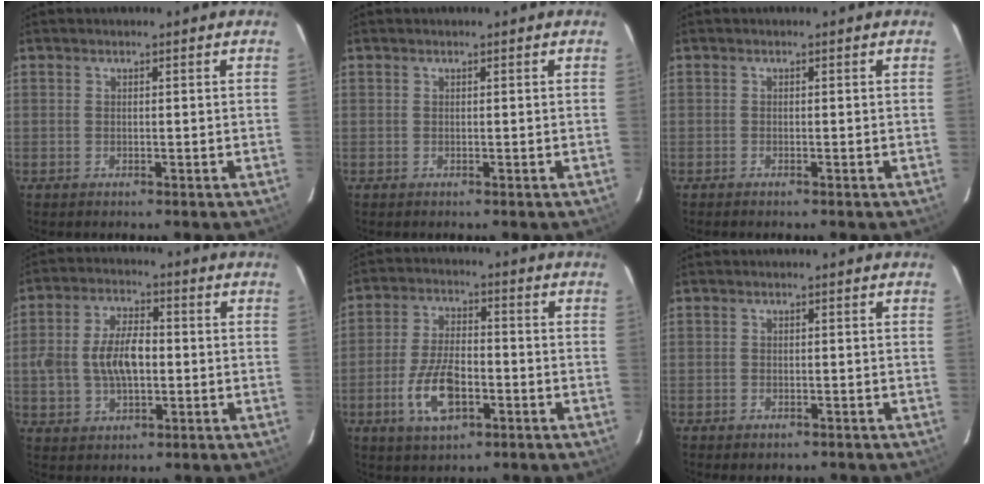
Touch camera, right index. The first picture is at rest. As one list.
[{"total": 0.0}, {"total": 0.6, "force": [-0.5, 0.1, 0.2], "torque": [-0.003, -0.001, -0.011]}, {"total": 10.0, "force": [-0.6, 5.8, 8.1], "torque": [-0.162, 0.012, -0.006]}, {"total": 10.8, "force": [-4.1, 4.9, 8.6], "torque": [-0.180, -0.003, -0.069]}, {"total": 1.8, "force": [-1.2, 1.1, 0.8], "torque": [-0.016, -0.001, -0.017]}]